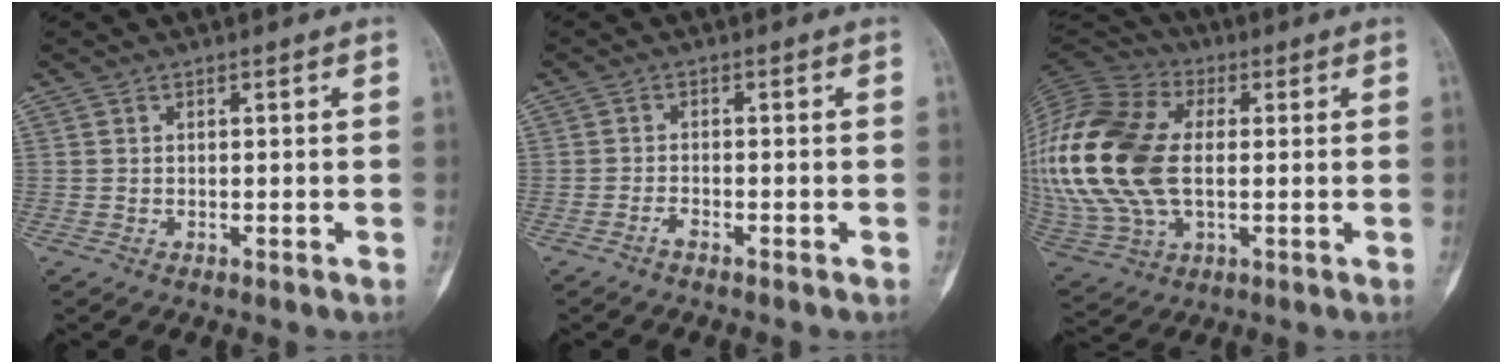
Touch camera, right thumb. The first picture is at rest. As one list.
[{"total": 1.5, "force": [-1.3, 0.3, 0.7], "torque": [-0.015, 0.007, -0.025]}, {"total": 25.3, "force": [0.8, 15.4, 20.1], "torque": [-0.468, 0.001, 0.016]}]